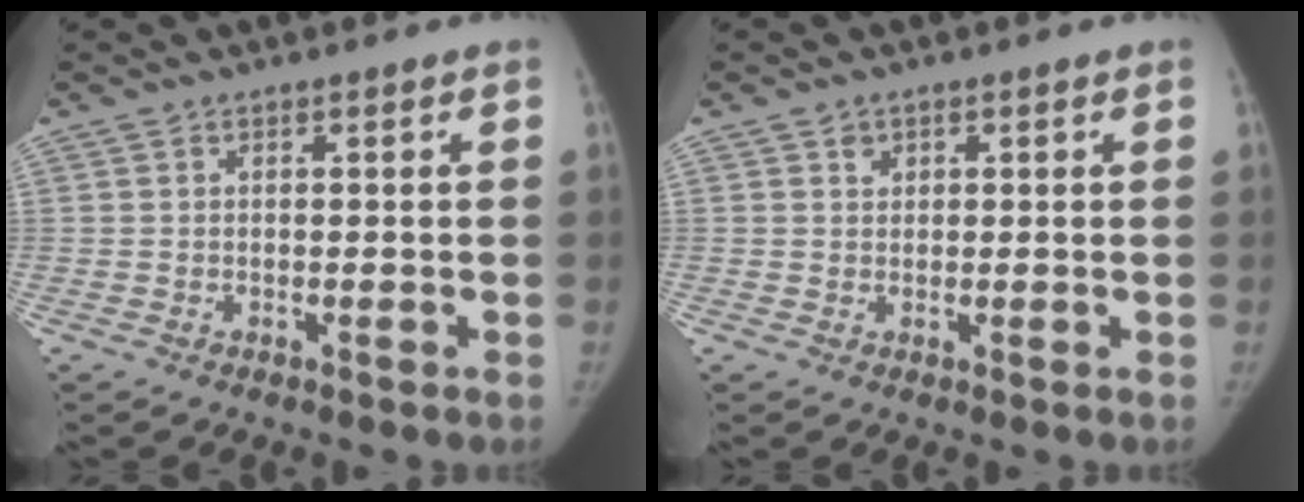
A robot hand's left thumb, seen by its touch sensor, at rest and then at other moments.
{"total": 1.7, "force": [0.8, 1.4, 0.4], "torque": [0.008, -0.003, 0.010]}